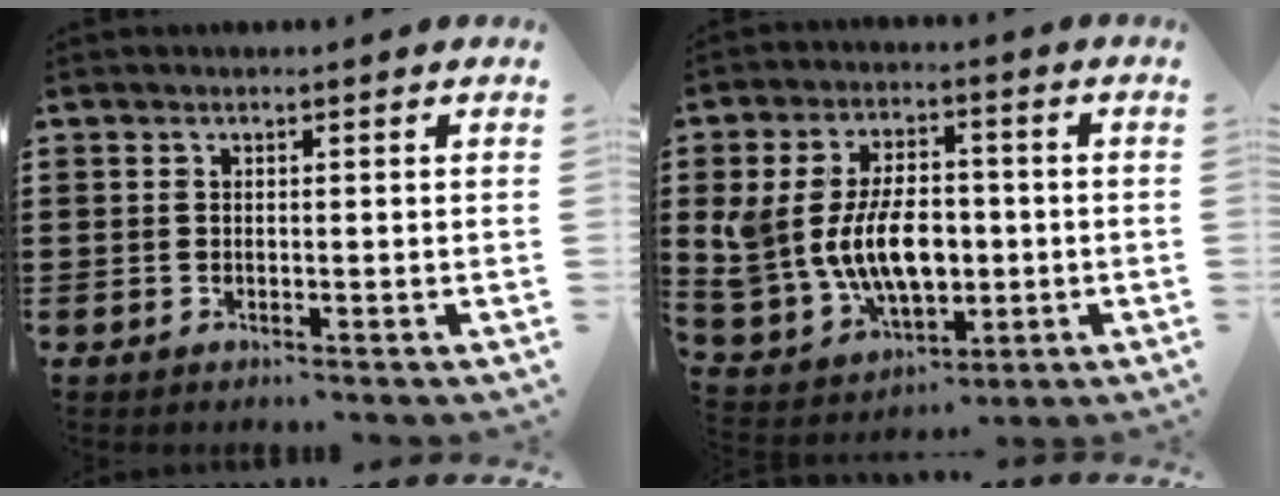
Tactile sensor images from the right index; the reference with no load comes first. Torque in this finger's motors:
{"motor_torque": [2.14, 0.00, 0.90, 0.21]}